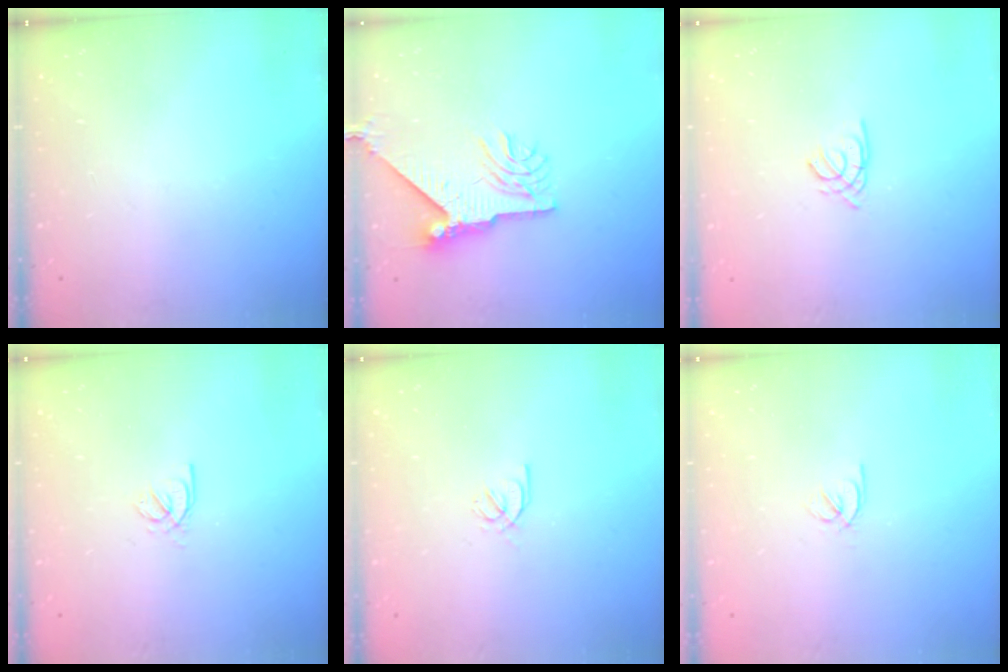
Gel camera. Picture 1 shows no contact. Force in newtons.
{"total": 9.4, "press": 9.4, "slide": 1.2}
{"total": 1.6, "press": 1.5, "slide": 0.4}
{"total": 2.0, "press": 2.0, "slide": 0.4}
{"total": 2.1, "press": 2.1, "slide": 0.2}
{"total": 2.5, "press": 2.4, "slide": 0.7}